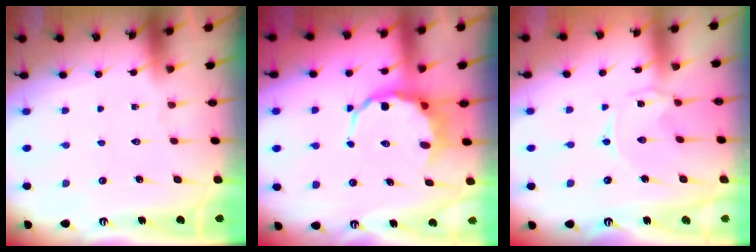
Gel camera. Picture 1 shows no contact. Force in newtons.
{"total": 6.2, "press": 6.0, "slide": 1.7}
{"total": 0.6, "press": 0.6, "slide": 0.0}